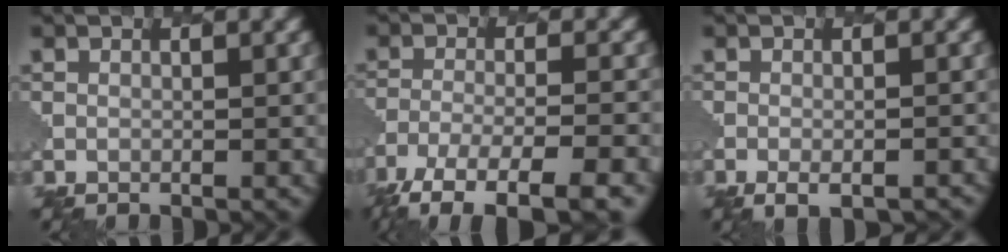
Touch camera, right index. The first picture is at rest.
{"total": 8.9, "force": [-6.7, 2.2, 5.4], "torque": [-0.095, -0.014, -0.118]}
{"total": 3.0, "force": [-1.7, 1.0, 2.2], "torque": [-0.037, -0.002, -0.022]}